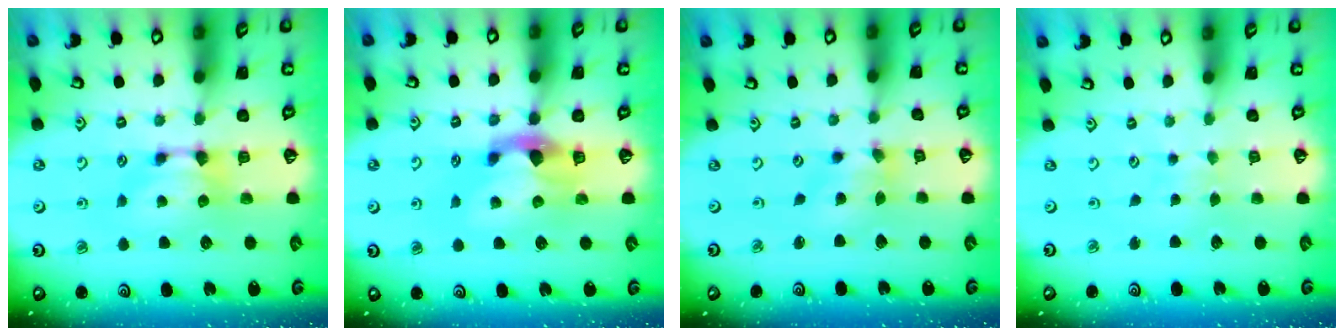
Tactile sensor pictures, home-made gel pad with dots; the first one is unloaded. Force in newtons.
{"total": 2.7, "press": 2.4, "slide": 1.3}
{"total": 1.5, "press": 0.7, "slide": 1.3}
{"total": 3.3, "press": 3.3, "slide": 0.3}